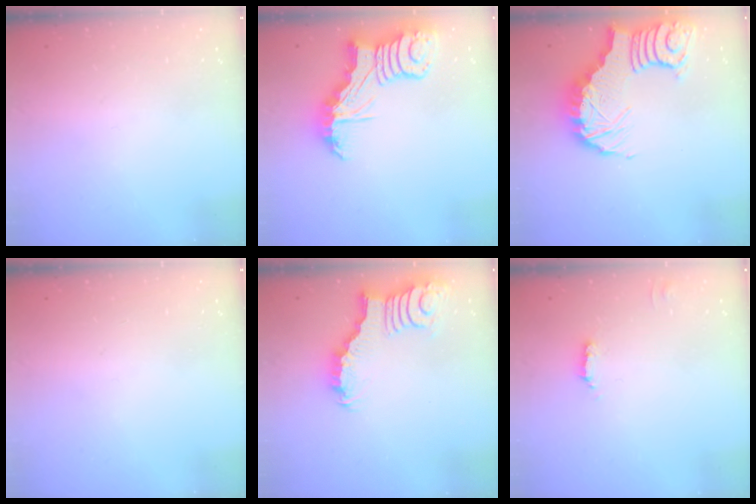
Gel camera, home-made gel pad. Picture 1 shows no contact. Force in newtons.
{"total": 9.0, "press": 9.0, "slide": 0.9}
{"total": 9.9, "press": 9.8, "slide": 1.3}
{"total": 0.0}
{"total": 4.7, "press": 4.6, "slide": 0.4}
{"total": 1.8, "press": 1.8, "slide": 0.4}